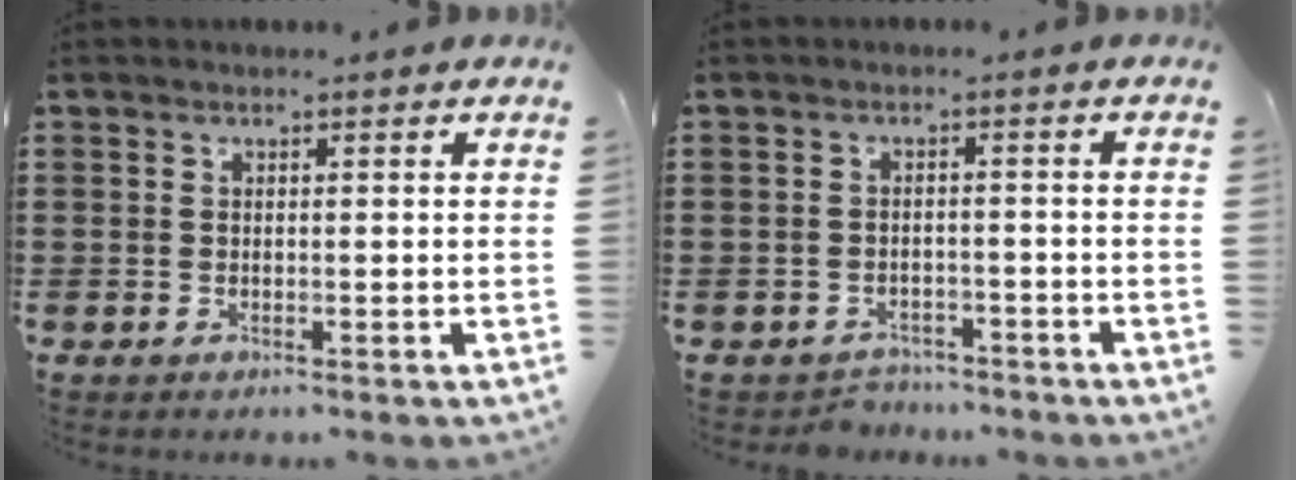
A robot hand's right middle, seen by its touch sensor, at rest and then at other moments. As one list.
[{"total": 2.1, "force": [-2.1, 0.6, -0.3], "torque": [-0.003, 0.001, -0.047]}]